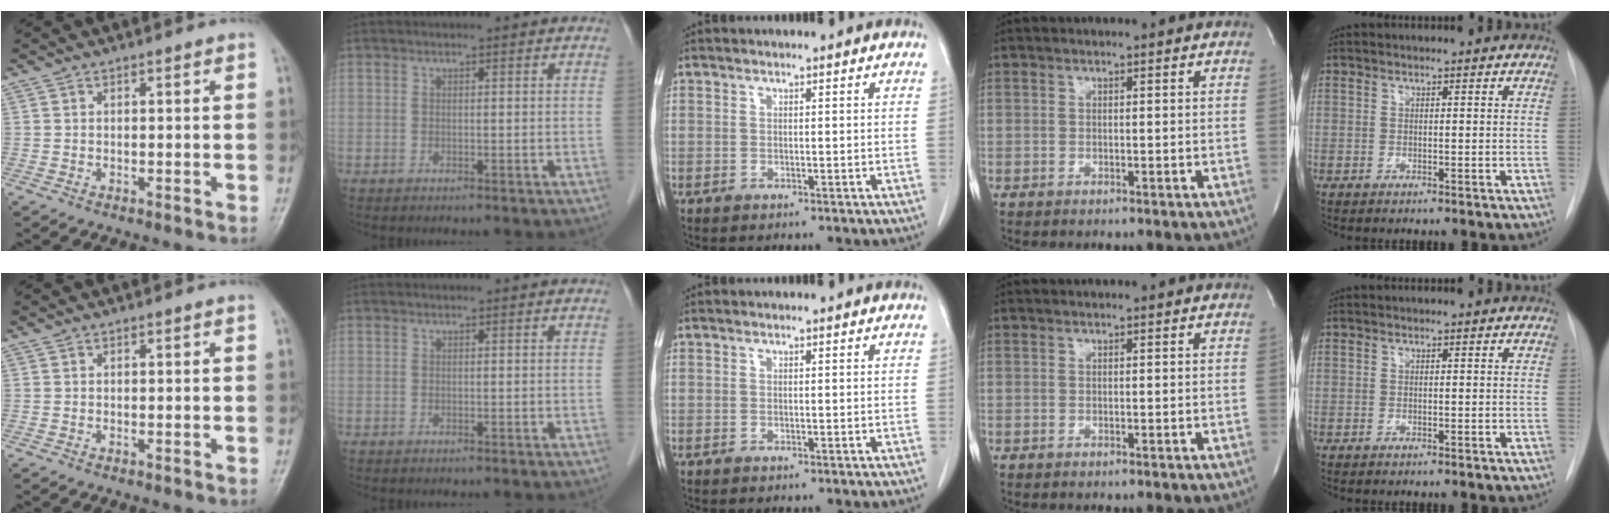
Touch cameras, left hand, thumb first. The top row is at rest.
{}